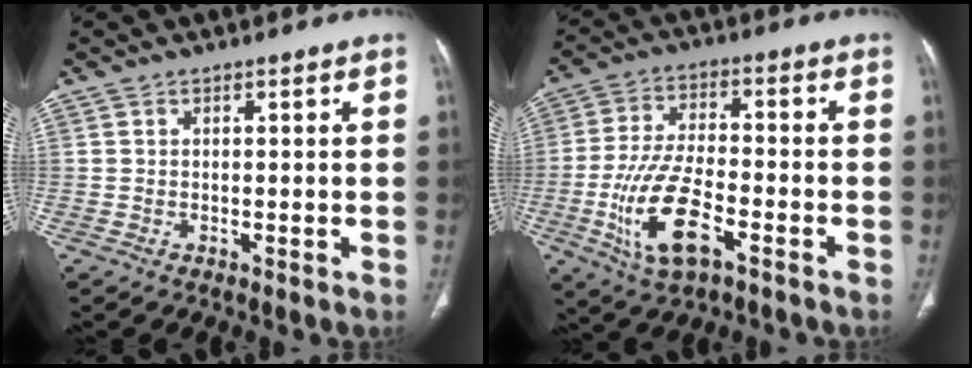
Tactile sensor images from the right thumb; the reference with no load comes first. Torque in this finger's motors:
{"motor_torque": [-0.03, 0.57, 1.54, -0.21, 0.18]}